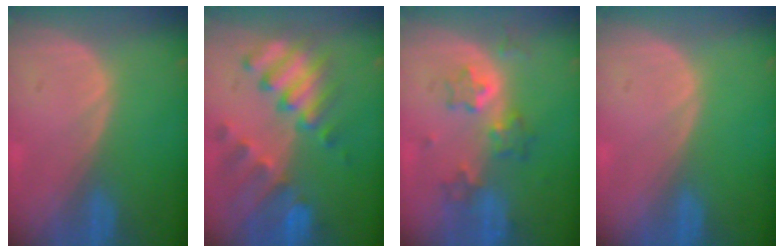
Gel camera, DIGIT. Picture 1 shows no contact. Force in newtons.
{"total": 10.2, "press": 8.9, "slide": 5.1}
{"total": 6.0, "press": 5.8, "slide": 1.5}
{"total": 0.0}